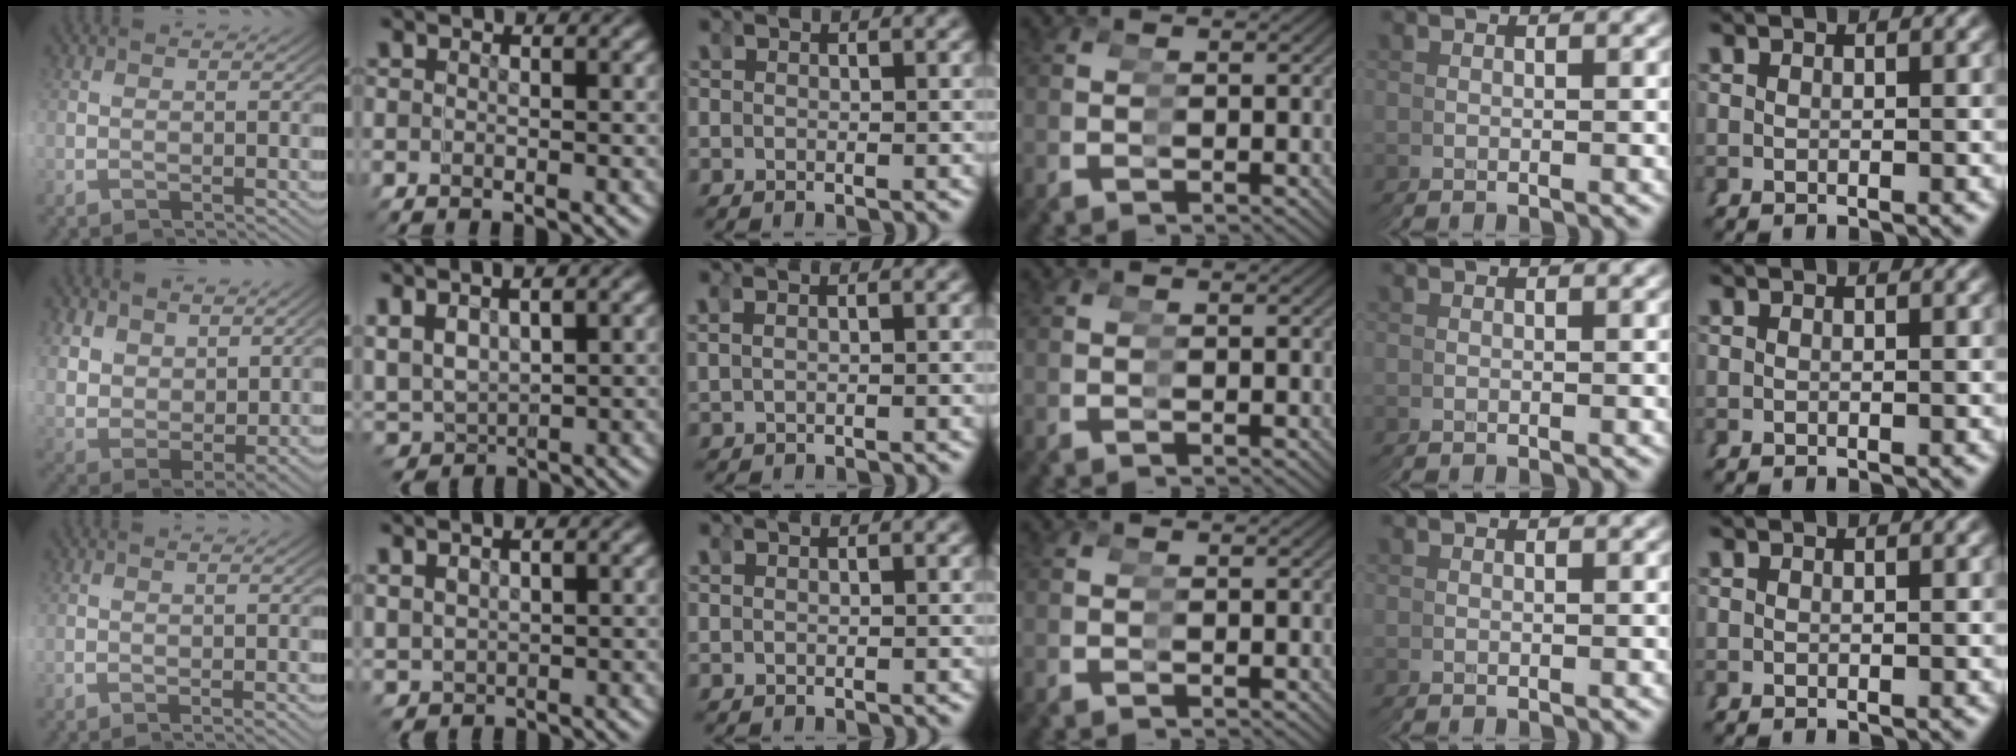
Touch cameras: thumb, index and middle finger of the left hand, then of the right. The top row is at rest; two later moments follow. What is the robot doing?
{"motion": "grasp_and_lifting", "object": "hoodie"}